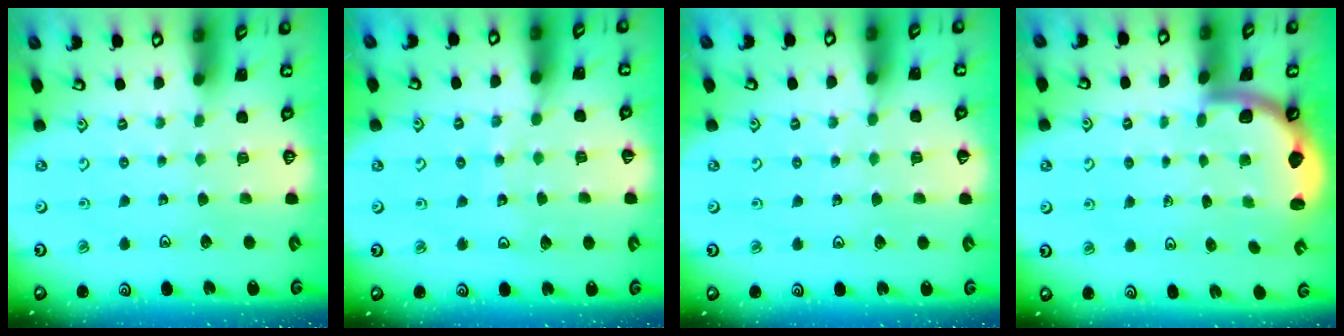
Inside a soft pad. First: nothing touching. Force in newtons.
{"total": 7.8, "press": 7.8, "slide": 0.9}
{"total": 1.7, "press": 1.7, "slide": 0.2}
{"total": 1.8, "press": 1.8, "slide": 0.1}